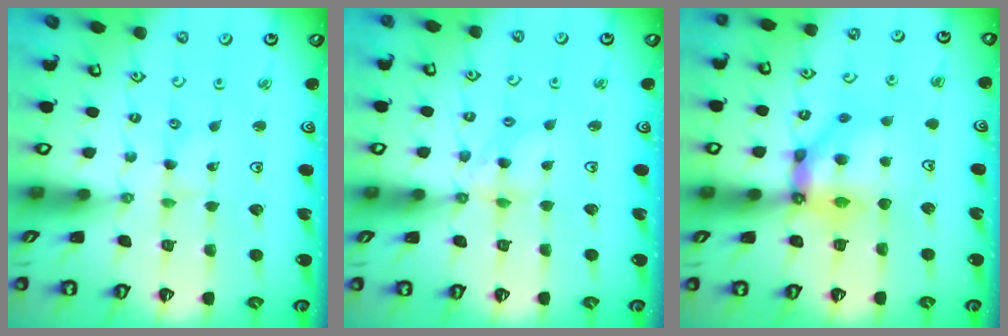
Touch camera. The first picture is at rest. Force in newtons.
{"total": 6.4, "press": 6.4, "slide": 0.5}
{"total": 11.2, "press": 11.2, "slide": 1.0}